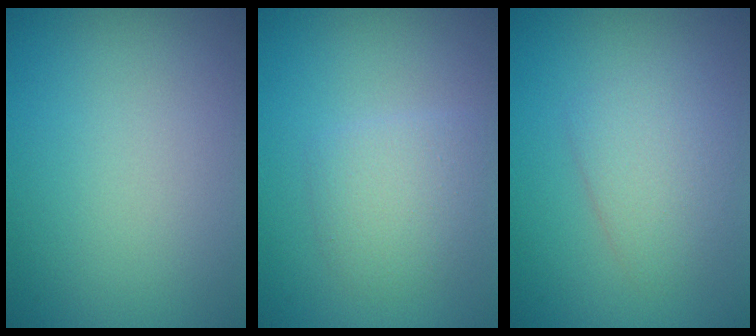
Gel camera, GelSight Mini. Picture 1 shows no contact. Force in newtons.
{"total": 2.6, "press": 2.6, "slide": 0.1}
{"total": 3.0, "press": 3.0, "slide": 0.1}